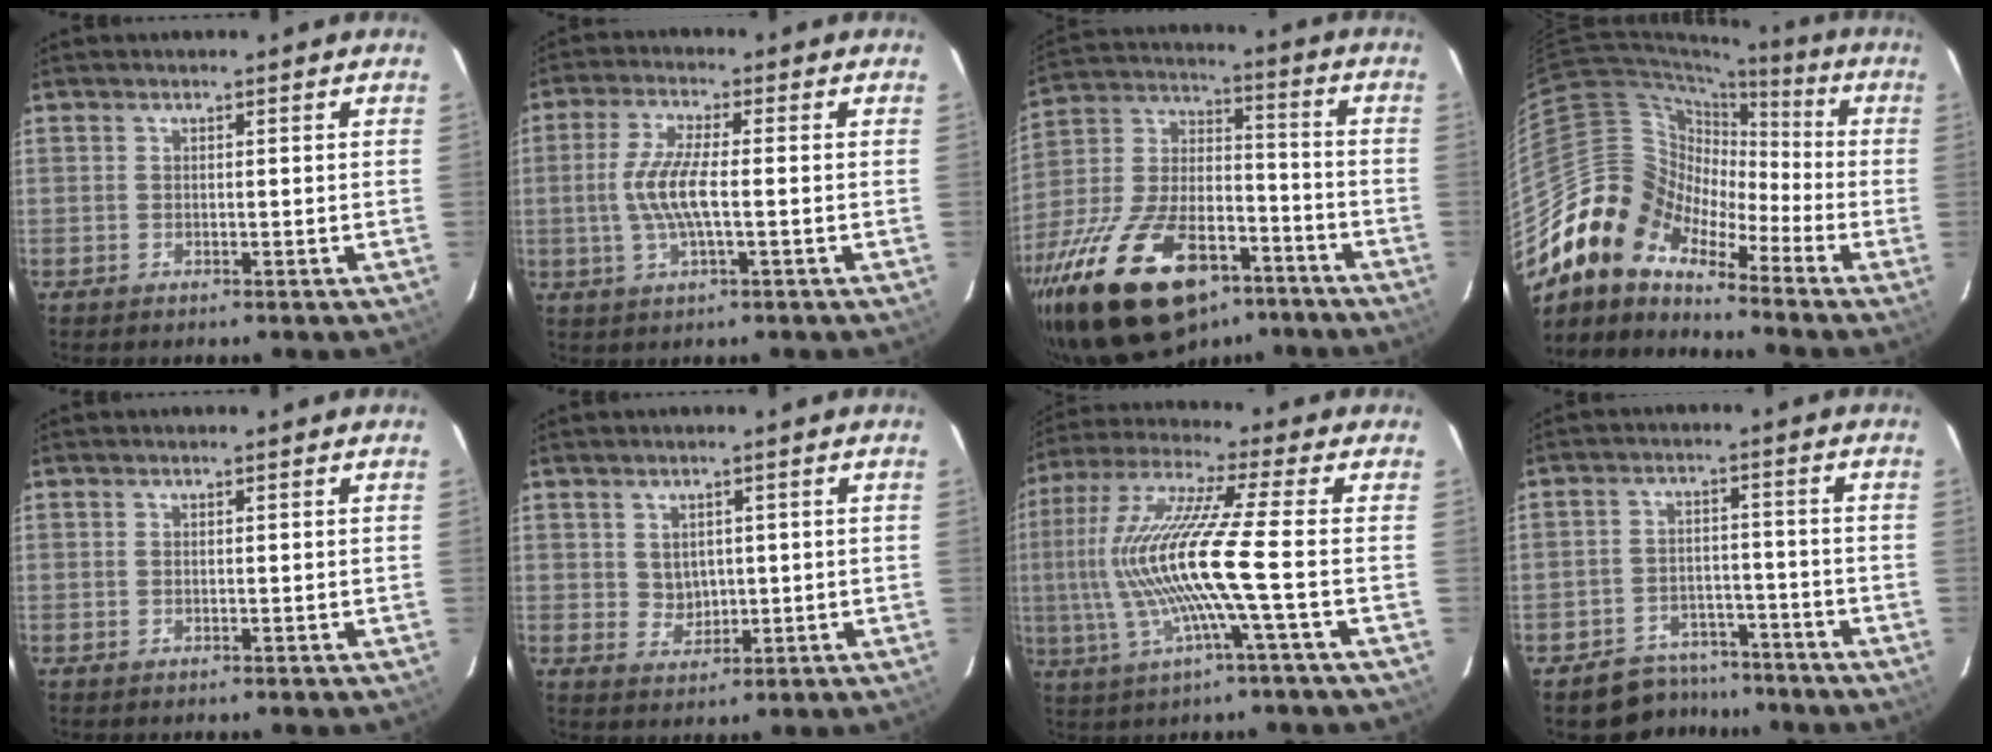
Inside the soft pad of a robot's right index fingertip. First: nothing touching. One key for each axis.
{"total": 7.6, "fx": -1.0, "fy": 1.2, "fz": 7.4, "tx": -0.150, "ty": -0.001, "tz": -0.019}
{"total": 27.2, "fx": -17.1, "fy": 13.1, "fz": 16.7, "tx": -0.331, "ty": -0.007, "tz": -0.273}
{"total": 12.4, "fx": -9.4, "fy": 7.3, "fz": 3.6, "tx": -0.072, "ty": 0.031, "tz": -0.205}
{"total": 0.0}
{"total": 3.4, "fx": 0.8, "fy": 3.1, "fz": 1.2, "tx": -0.019, "ty": 0.005, "tz": 0.023}
{"total": 14.9, "fx": -2.3, "fy": -1.2, "fz": 14.7, "tx": -0.281, "ty": -0.008, "tz": -0.038}
{"total": 8.6, "fx": -7.2, "fy": 4.6, "fz": 0.9, "tx": -0.033, "ty": 0.024, "tz": -0.097}